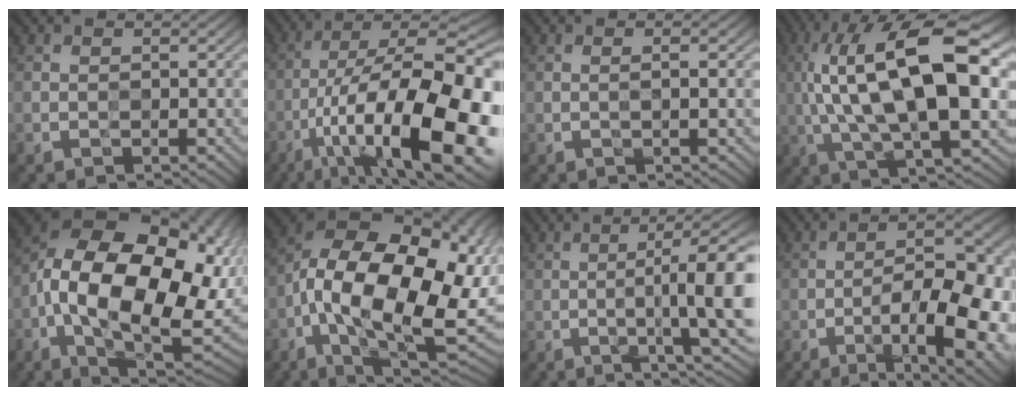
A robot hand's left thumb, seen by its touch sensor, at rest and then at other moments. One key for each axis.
{"total": 21.1, "fx": -7.5, "fy": 7.5, "fz": 18.2, "tx": -0.298, "ty": -0.011, "tz": -0.126}
{"total": 1.7, "fx": 0.0, "fy": 0.1, "fz": 1.7, "tx": -0.030, "ty": 0.001, "tz": -0.004}
{"total": 18.2, "fx": 2.5, "fy": 6.1, "fz": 17.0, "tx": -0.317, "ty": 0.030, "tz": 0.039}
{"total": 22.1, "fx": -0.9, "fy": 12.8, "fz": 18.1, "tx": -0.329, "ty": -0.031, "tz": 0.003}
{"total": 20.8, "fx": -2.7, "fy": 11.1, "fz": 17.4, "tx": -0.305, "ty": -0.018, "tz": -0.031}
{"total": 12.8, "fx": -1.0, "fy": 2.6, "fz": 12.5, "tx": -0.160, "ty": 0.009, "tz": -0.007}
{"total": 16.5, "fx": -6.2, "fy": 5.7, "fz": 14.2, "tx": -0.201, "ty": 0.005, "tz": -0.083}